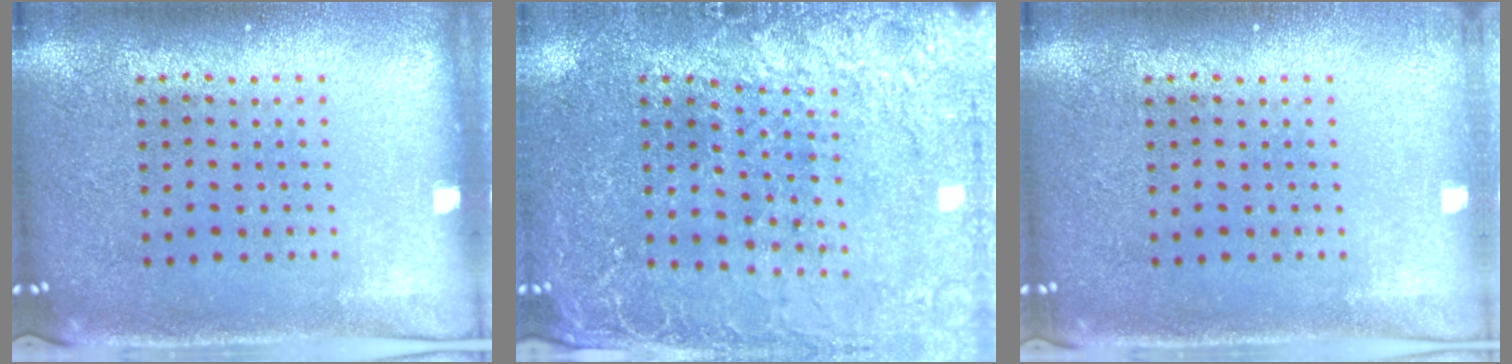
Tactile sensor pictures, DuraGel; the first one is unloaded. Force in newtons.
{"total": 2.7, "press": 2.7, "slide": 0.5}
{"total": 0.8, "press": 0.7, "slide": 0.4}